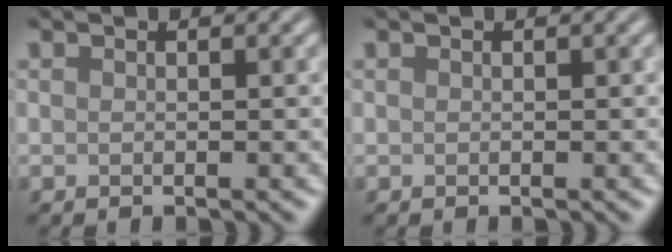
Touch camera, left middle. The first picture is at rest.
{"total": 0.0}